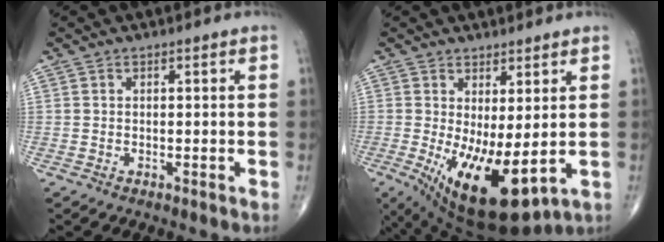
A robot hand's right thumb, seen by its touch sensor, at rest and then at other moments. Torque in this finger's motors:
{"motor_torque": [-0.11, 1.02, 0.56, 0.00, 0.19]}